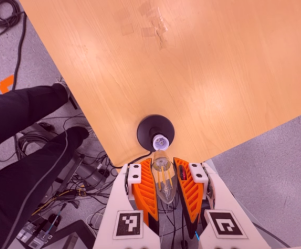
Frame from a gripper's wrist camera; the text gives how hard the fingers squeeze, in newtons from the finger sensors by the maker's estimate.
{"total": 21.6, "left": 23.1, "right": 20.1}